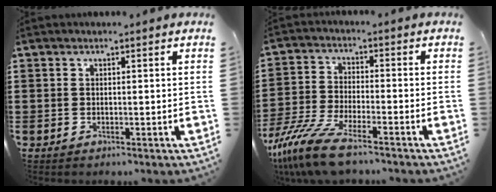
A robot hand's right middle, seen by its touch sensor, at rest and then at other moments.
{"total": 10.5, "force": [-8.3, 2.1, 6.1], "torque": [-0.146, 0.001, -0.166]}